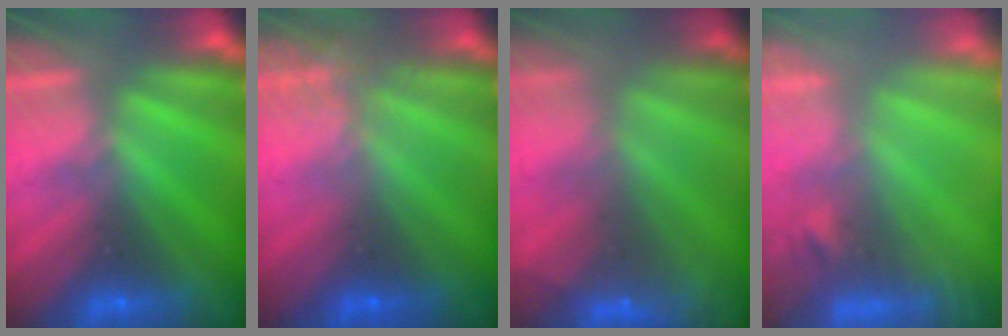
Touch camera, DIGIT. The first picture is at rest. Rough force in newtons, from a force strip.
{"total": 2.4}
{"total": 5.9}
{"total": 5.7}